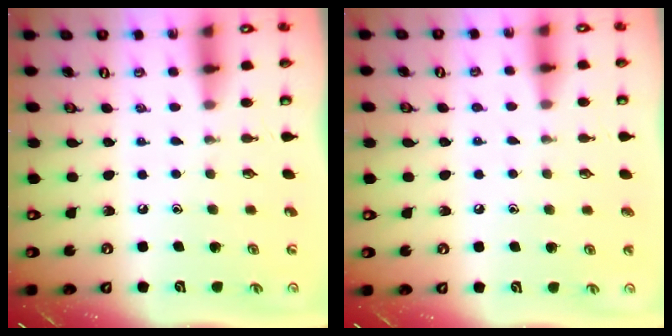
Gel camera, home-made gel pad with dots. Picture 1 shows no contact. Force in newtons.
{"total": 3.8, "press": 3.7, "slide": 0.4}